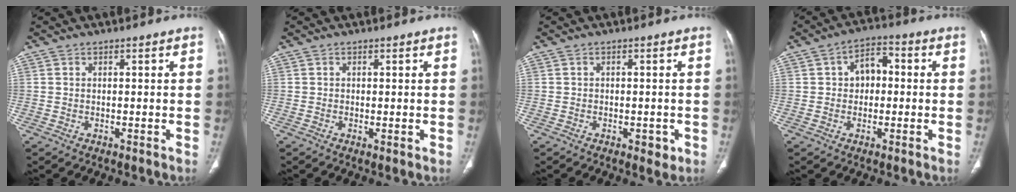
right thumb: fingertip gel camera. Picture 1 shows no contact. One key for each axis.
{"total": 0.6, "fx": -0.1, "fy": 0.2, "fz": 0.5, "tx": -0.013, "ty": -0.004, "tz": -0.003}
{"total": 2.3, "fx": -0.9, "fy": 1.4, "fz": 1.6, "tx": -0.007, "ty": 0.001, "tz": -0.009}
{"total": 6.2, "fx": 0.4, "fy": 4.4, "fz": 4.3, "tx": -0.044, "ty": 0.019, "tz": -0.004}